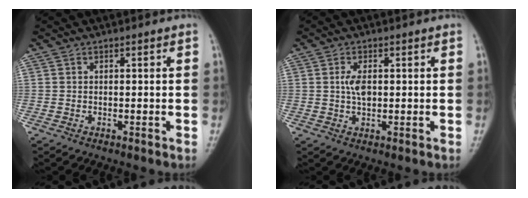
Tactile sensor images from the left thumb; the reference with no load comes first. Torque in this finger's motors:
{"motor_torque": [0.47, 0.42, 0.40, -0.01, 0.00]}